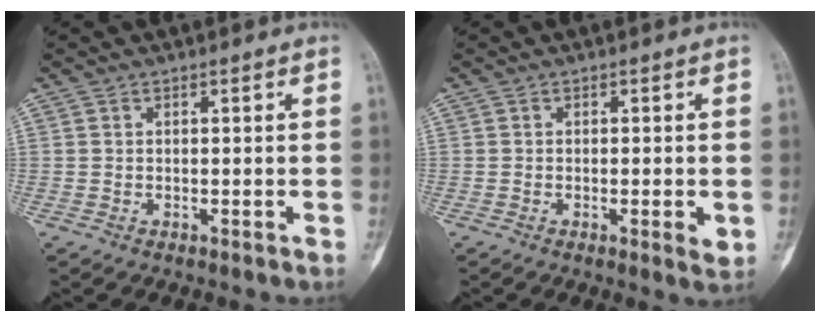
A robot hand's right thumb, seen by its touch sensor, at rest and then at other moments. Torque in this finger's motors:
{"motor_torque": [-0.28, 0.02, -0.10, 0.43, -0.10]}